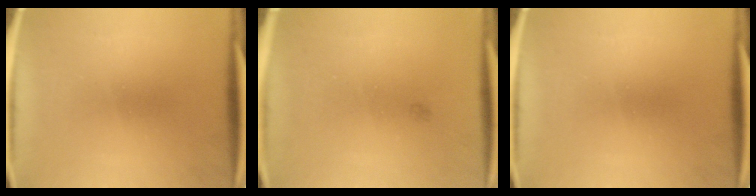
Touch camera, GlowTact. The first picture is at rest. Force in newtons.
{"total": 0.6}
{"total": 0.0}